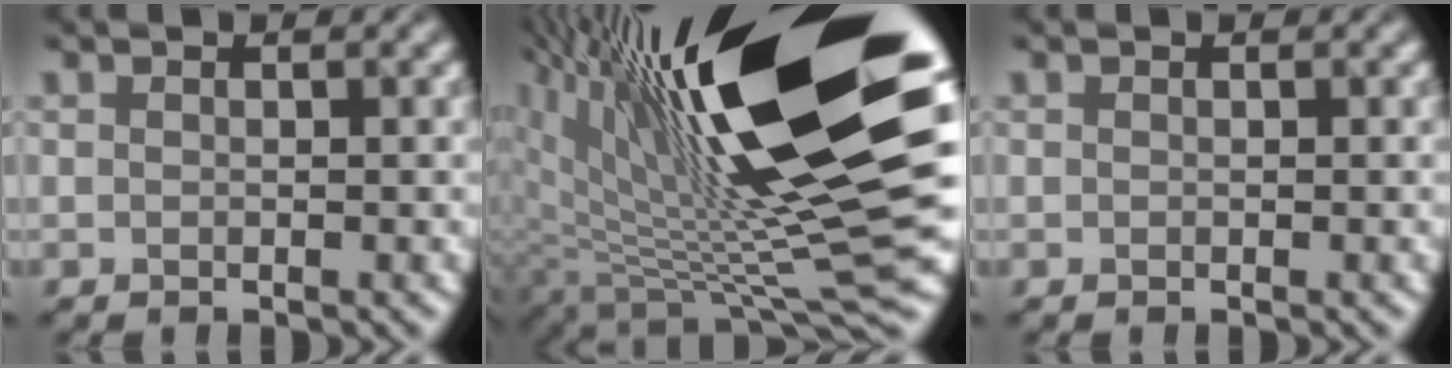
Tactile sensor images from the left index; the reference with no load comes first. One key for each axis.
{"total": 17.2, "fx": 5.8, "fy": 4.8, "fz": 15.4, "tx": -0.259, "ty": -0.005, "tz": 0.131}
{"total": 0.0}